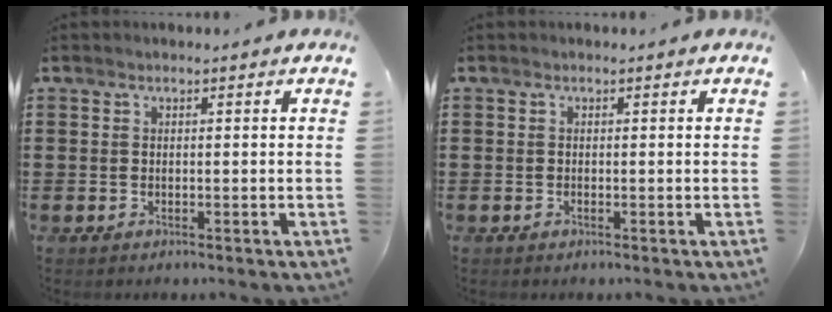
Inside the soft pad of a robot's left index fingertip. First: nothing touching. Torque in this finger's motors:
{"motor_torque": [0.03, 0.07, -0.03, 0.00]}